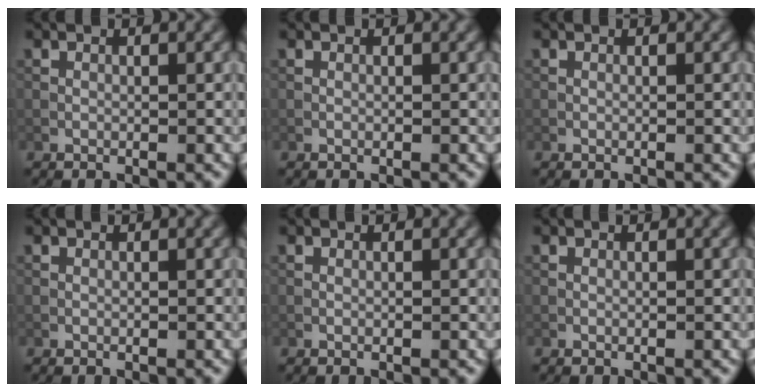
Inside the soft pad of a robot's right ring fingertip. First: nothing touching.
{"total": 0.0}
{"total": 0.0}
{"total": 0.0}
{"total": 0.0}
{"total": 0.0}